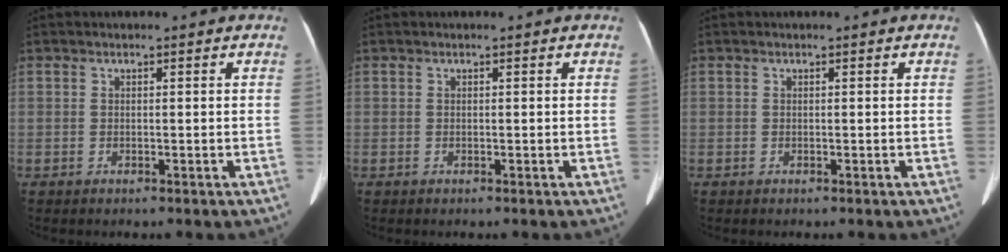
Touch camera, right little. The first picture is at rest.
{"total": 0.0}
{"total": 0.0}